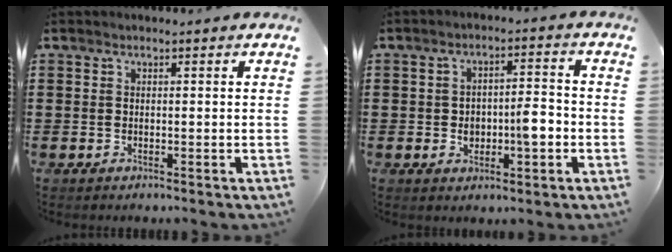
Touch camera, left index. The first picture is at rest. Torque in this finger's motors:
{"motor_torque": [0.60, 0.38, 0.37, 0.11]}